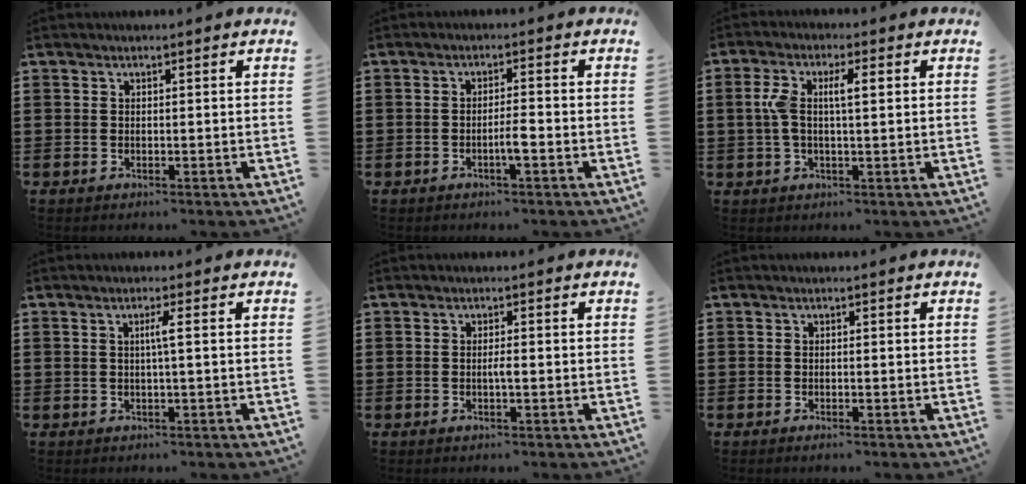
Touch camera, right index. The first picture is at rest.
{"total": 2.8, "force": [-1.2, 0.2, 2.5], "torque": [-0.045, 0.000, -0.022]}
{"total": 5.2, "force": [0.6, 1.8, 4.9], "torque": [-0.110, 0.003, 0.002]}
{"total": 2.0, "force": [0.0, -0.4, 2.0], "torque": [-0.038, -0.003, -0.004]}
{"total": 1.4, "force": [-0.4, 0.0, 1.4], "torque": [-0.027, -0.004, -0.007]}
{"total": 0.6, "force": [-0.5, 0.0, 0.3], "torque": [-0.007, -0.002, -0.010]}